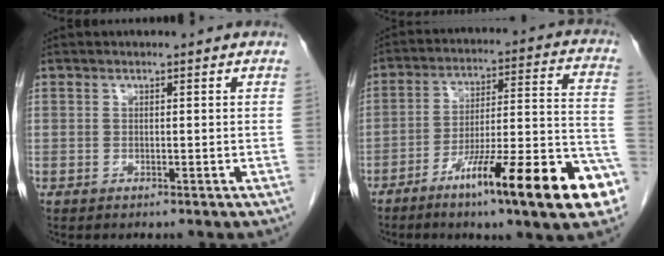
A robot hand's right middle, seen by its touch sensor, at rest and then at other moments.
{"total": 20.6, "force": [-11.1, 1.4, 17.3], "torque": [-0.206, -0.001, -0.169]}